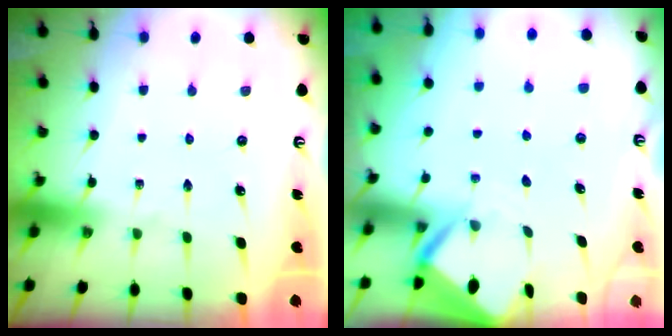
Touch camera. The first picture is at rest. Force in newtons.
{"total": 3.3, "press": 3.3, "slide": 0.3}